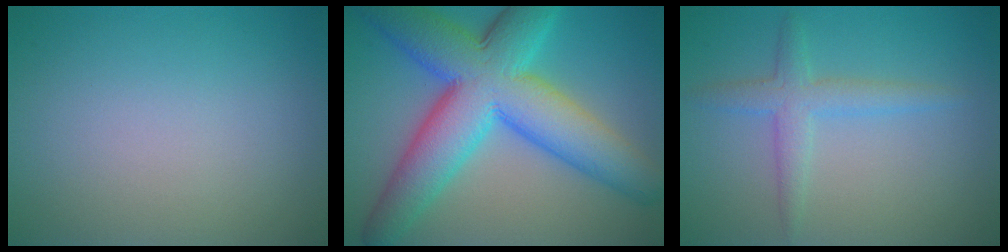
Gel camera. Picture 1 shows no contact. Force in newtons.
{"total": 12.3, "press": 12.3, "slide": 0.3}
{"total": 2.6, "press": 2.6, "slide": 0.1}